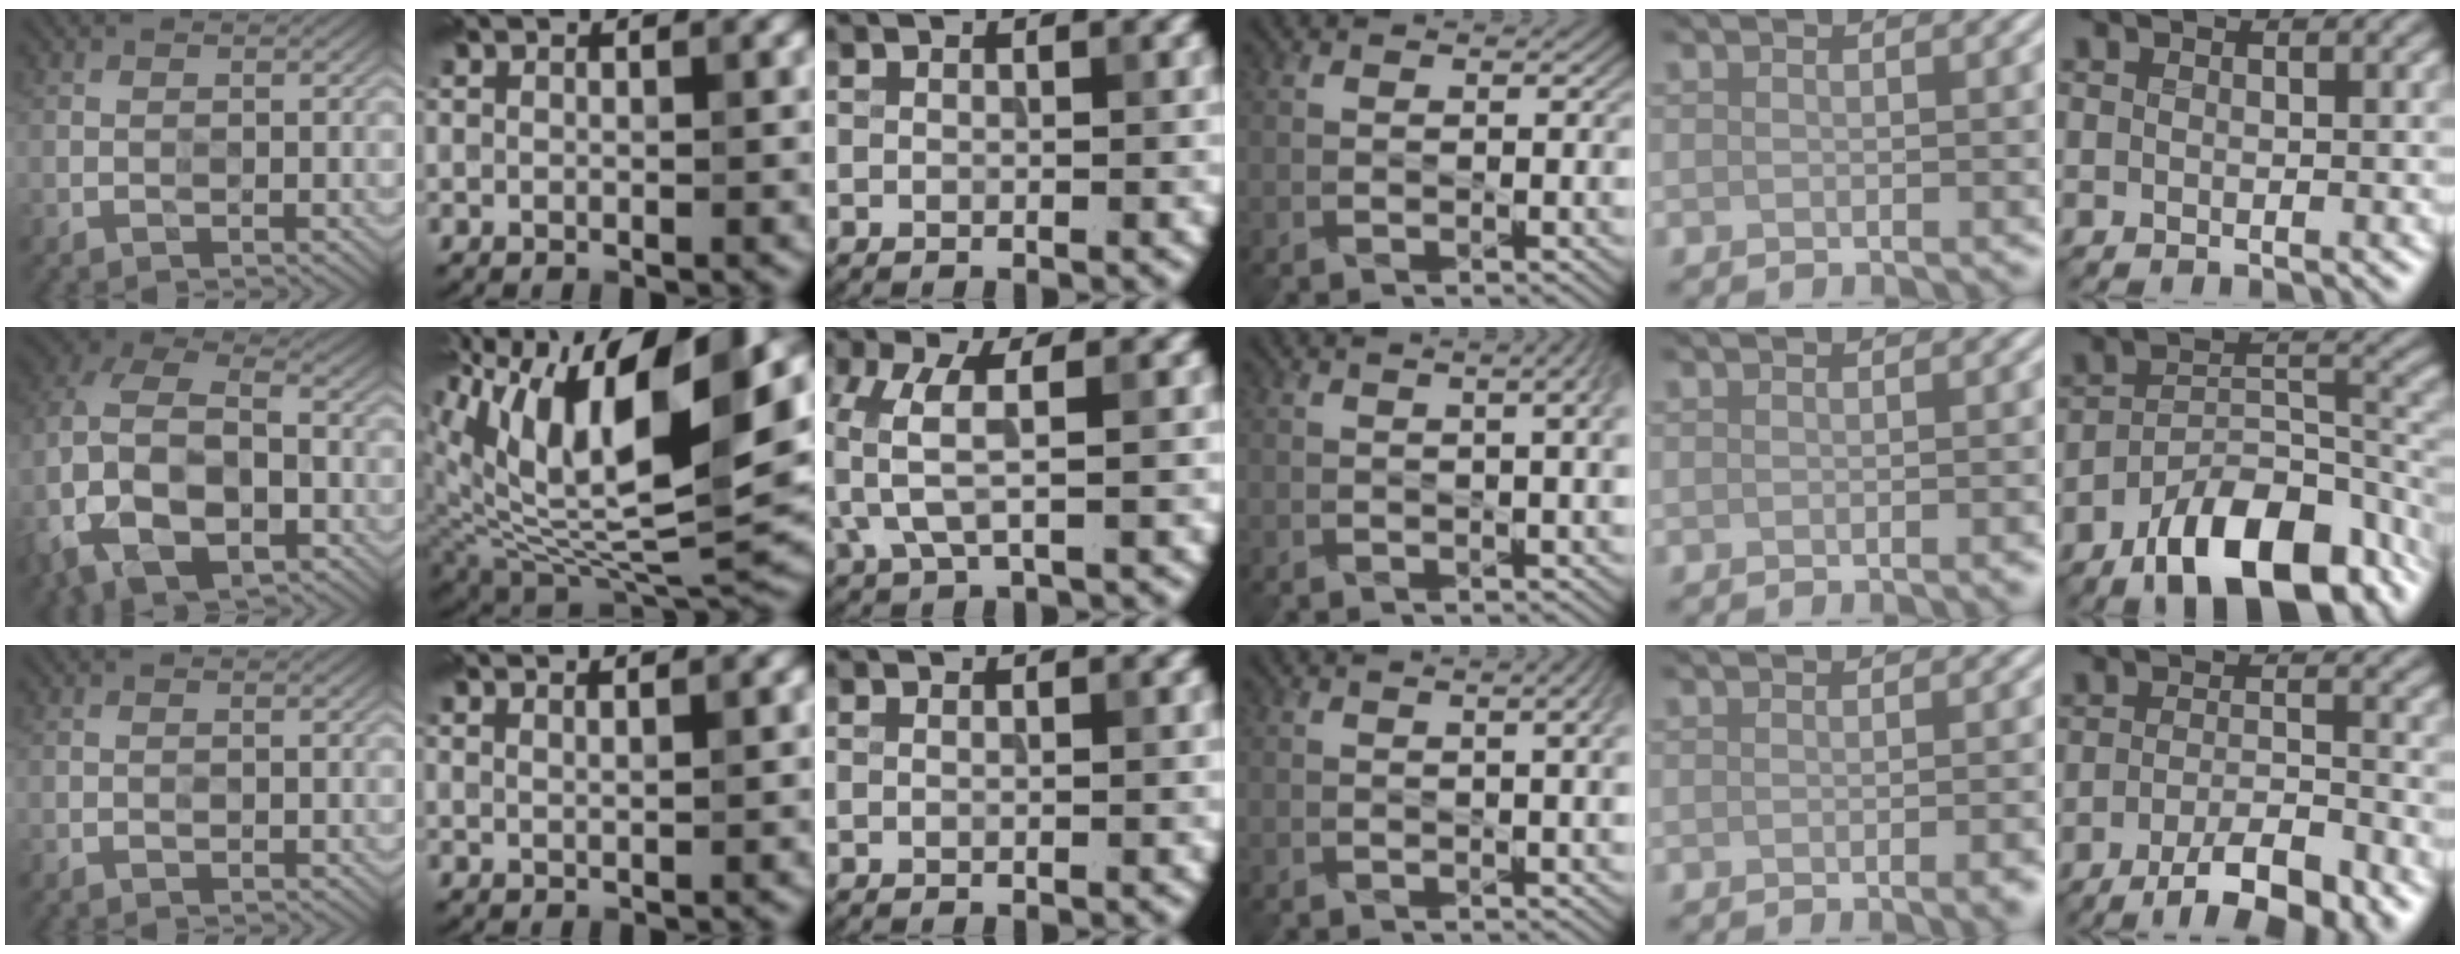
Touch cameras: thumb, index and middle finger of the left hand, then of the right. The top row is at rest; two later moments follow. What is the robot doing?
{"motion": "wipe", "object": "glass cup"}